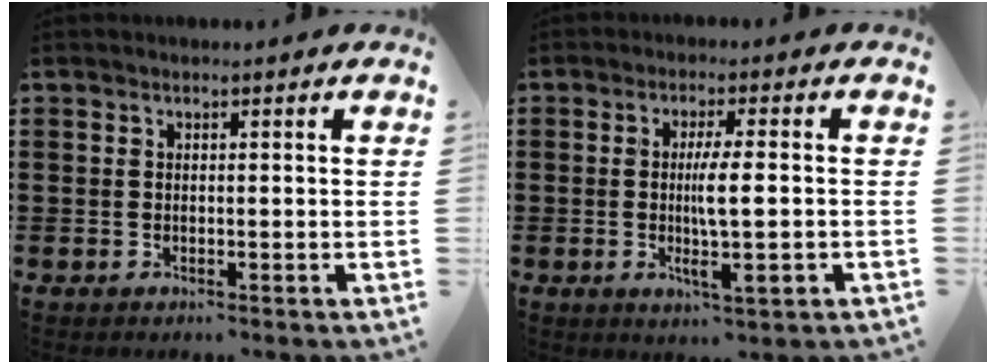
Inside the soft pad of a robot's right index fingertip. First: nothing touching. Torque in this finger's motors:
{"motor_torque": [0.27, -0.19, 0.56, 0.14]}